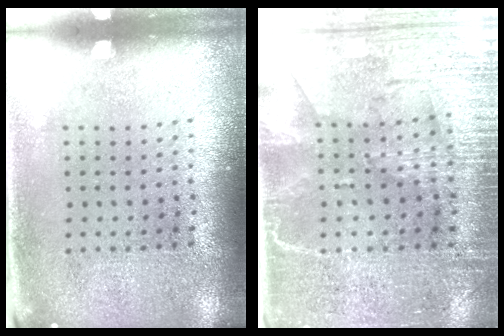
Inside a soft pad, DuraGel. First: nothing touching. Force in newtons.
{"total": 3.3, "press": 3.1, "slide": 1.4}